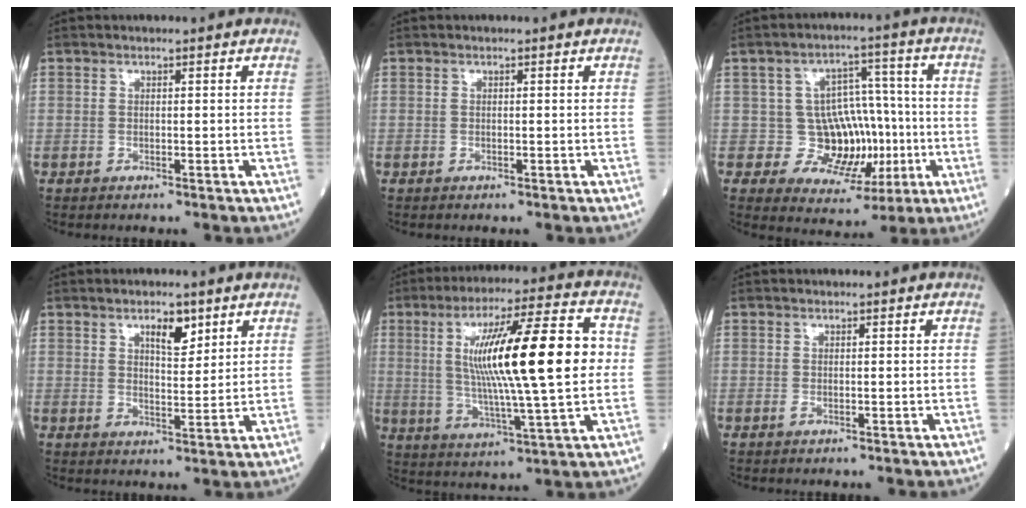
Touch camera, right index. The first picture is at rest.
{"total": 0.0}
{"total": 9.2, "force": [-1.1, 8.2, 4.0], "torque": [-0.039, 0.030, -0.003]}
{"total": 4.6, "force": [2.8, 1.6, 3.3], "torque": [-0.054, 0.000, 0.046]}
{"total": 18.7, "force": [2.1, 1.4, 18.5], "torque": [-0.318, 0.013, 0.031]}
{"total": 0.0}